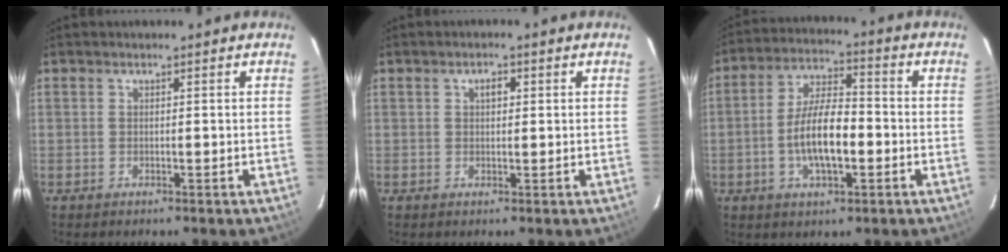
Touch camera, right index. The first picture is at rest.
{"total": 1.8, "force": [0.6, 1.2, 1.2], "torque": [-0.019, 0.008, 0.009]}
{"total": 10.7, "force": [-2.5, 4.1, 9.6], "torque": [-0.188, 0.005, -0.043]}